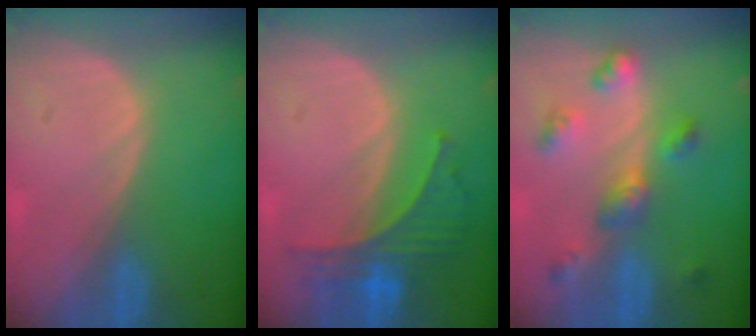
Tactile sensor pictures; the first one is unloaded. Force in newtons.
{"total": 6.2, "press": 6.0, "slide": 1.4}
{"total": 6.5, "press": 5.8, "slide": 2.9}